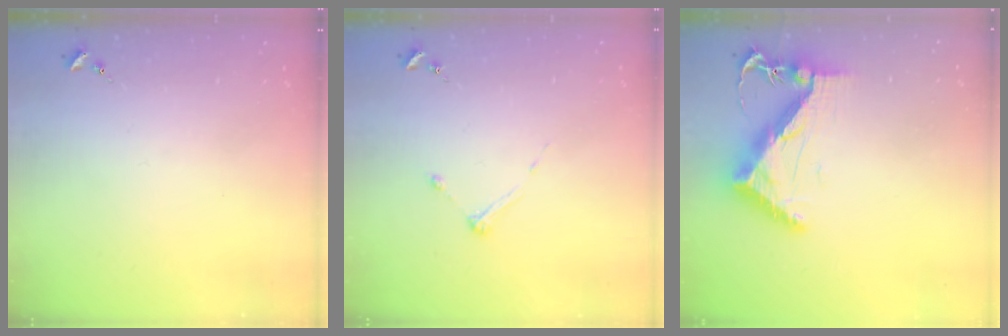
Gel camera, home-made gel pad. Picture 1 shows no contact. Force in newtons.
{"total": 4.1, "press": 4.1, "slide": 0.5}
{"total": 11.4, "press": 11.3, "slide": 1.2}